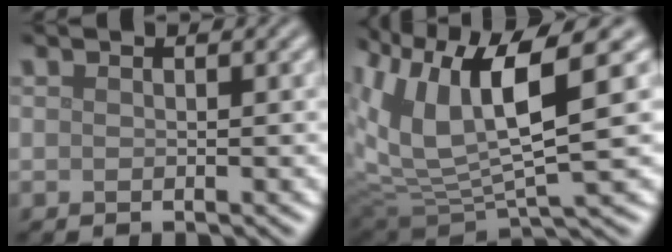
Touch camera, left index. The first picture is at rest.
{"total": 9.5, "force": [3.3, 3.6, 8.2], "torque": [-0.182, -0.009, 0.066]}